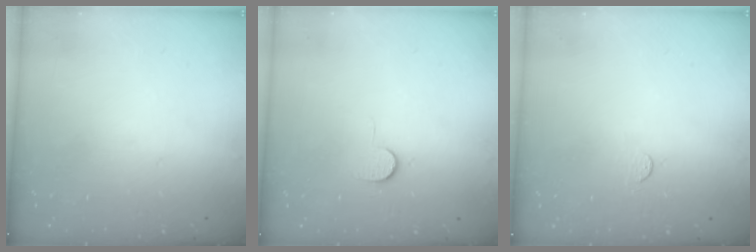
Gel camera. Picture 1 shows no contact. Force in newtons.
{"total": 6.4, "press": 6.4, "slide": 0.4}
{"total": 3.7, "press": 3.7, "slide": 0.4}